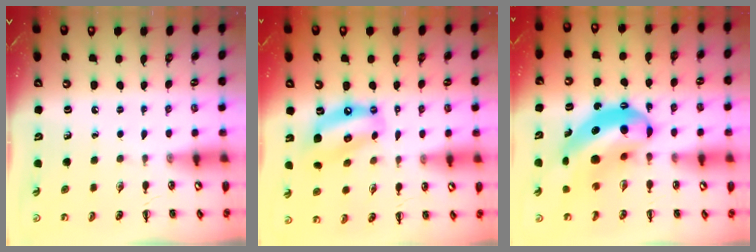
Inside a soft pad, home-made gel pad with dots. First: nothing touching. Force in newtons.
{"total": 11.1, "press": 10.7, "slide": 2.9}
{"total": 13.2, "press": 12.9, "slide": 3.1}